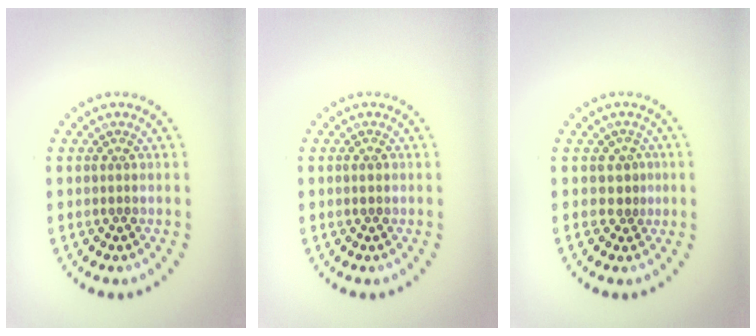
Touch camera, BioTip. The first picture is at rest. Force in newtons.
{"total": 0.7, "press": 0.7, "slide": 0.0}
{"total": 1.6, "press": 1.3, "slide": 1.0}